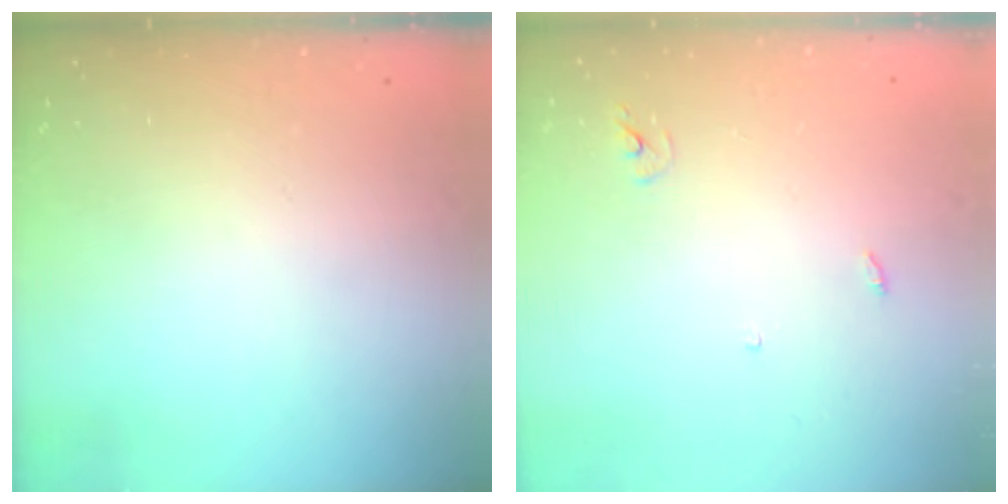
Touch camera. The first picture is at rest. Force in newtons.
{"total": 2.4, "press": 2.4, "slide": 0.2}